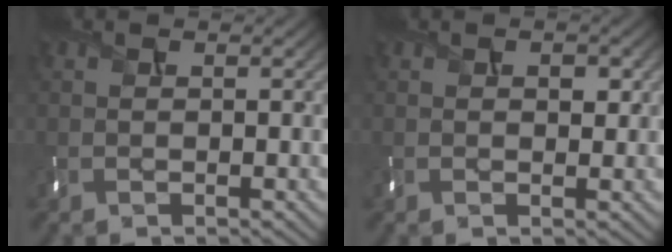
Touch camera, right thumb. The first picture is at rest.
{"total": 1.9, "force": [0.6, 1.2, 1.3], "torque": [-0.019, -0.004, 0.010]}